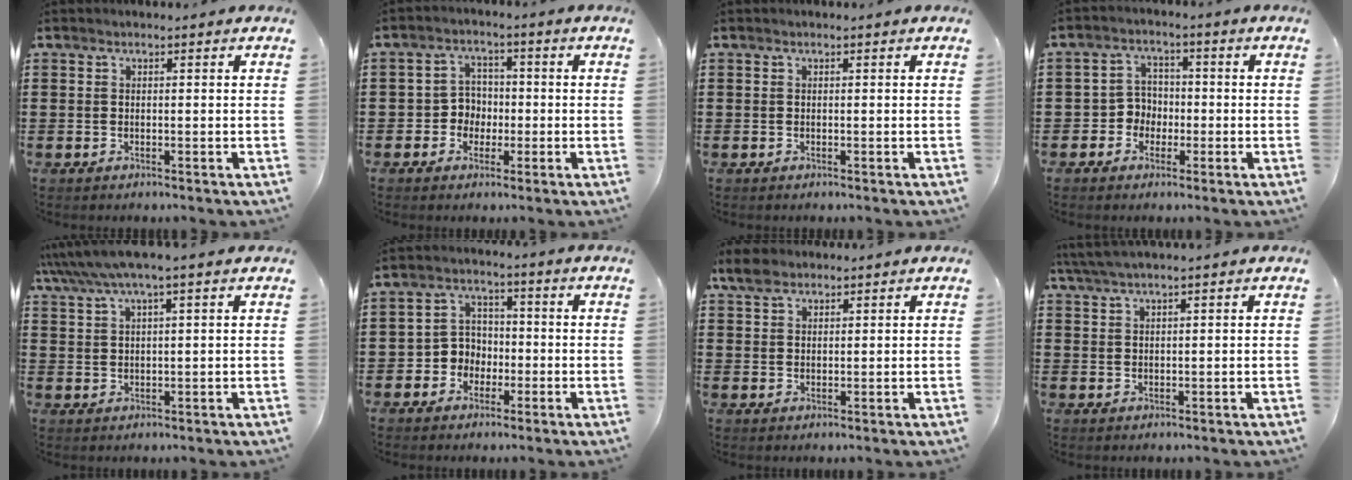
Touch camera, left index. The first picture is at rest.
{"total": 4.0, "force": [-1.1, 3.7, 1.2], "torque": [-0.038, 0.009, -0.025]}
{"total": 0.0}
{"total": 3.9, "force": [-1.5, 3.4, 1.3], "torque": [-0.036, 0.008, -0.034]}
{"total": 4.3, "force": [2.9, 0.0, 3.2], "torque": [-0.070, -0.003, 0.050]}
{"total": 4.5, "force": [-1.8, 4.0, 1.0], "torque": [-0.041, 0.009, -0.042]}
{"total": 3.7, "force": [2.7, 1.8, 1.7], "torque": [-0.042, 0.008, 0.050]}
{"total": 2.7, "force": [2.1, 0.0, 1.6], "torque": [-0.035, 0.004, 0.041]}